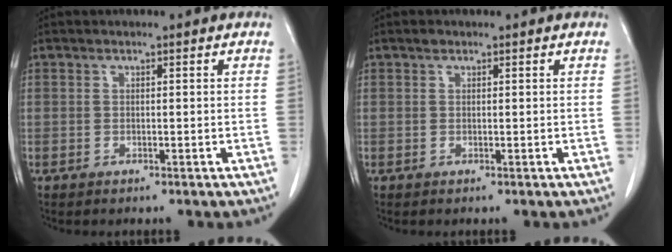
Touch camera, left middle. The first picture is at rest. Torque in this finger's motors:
{"motor_torque": [0.10, -0.07, -0.01, 0.00]}